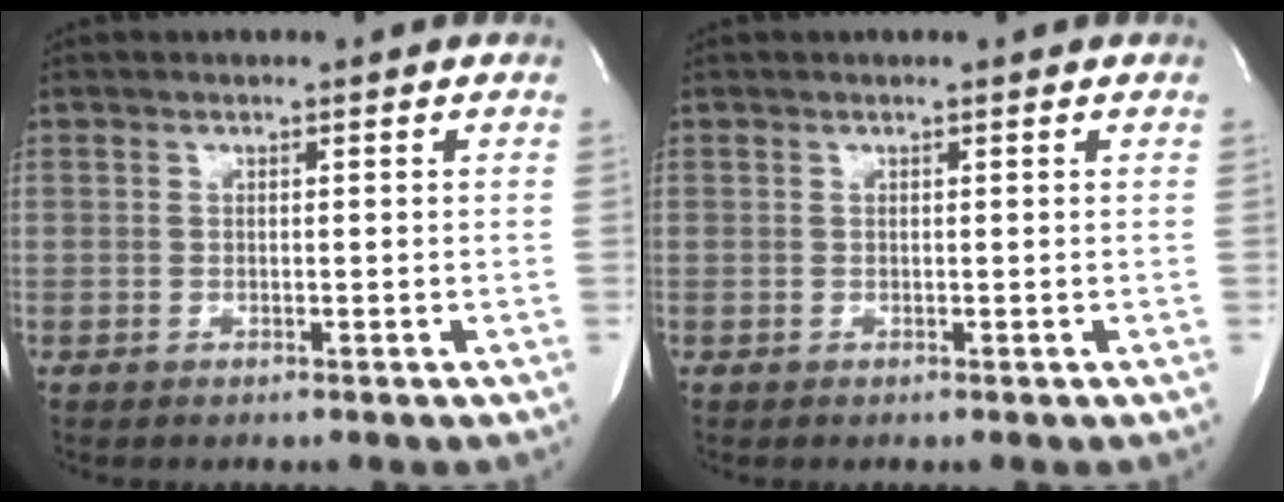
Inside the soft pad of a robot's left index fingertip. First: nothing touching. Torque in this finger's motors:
{"motor_torque": [0.35, -0.12, -0.05, -0.01]}